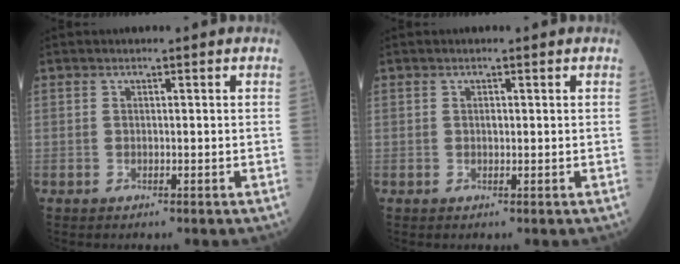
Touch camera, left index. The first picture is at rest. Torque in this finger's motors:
{"motor_torque": [0.30, -0.03, -0.04, -0.01]}